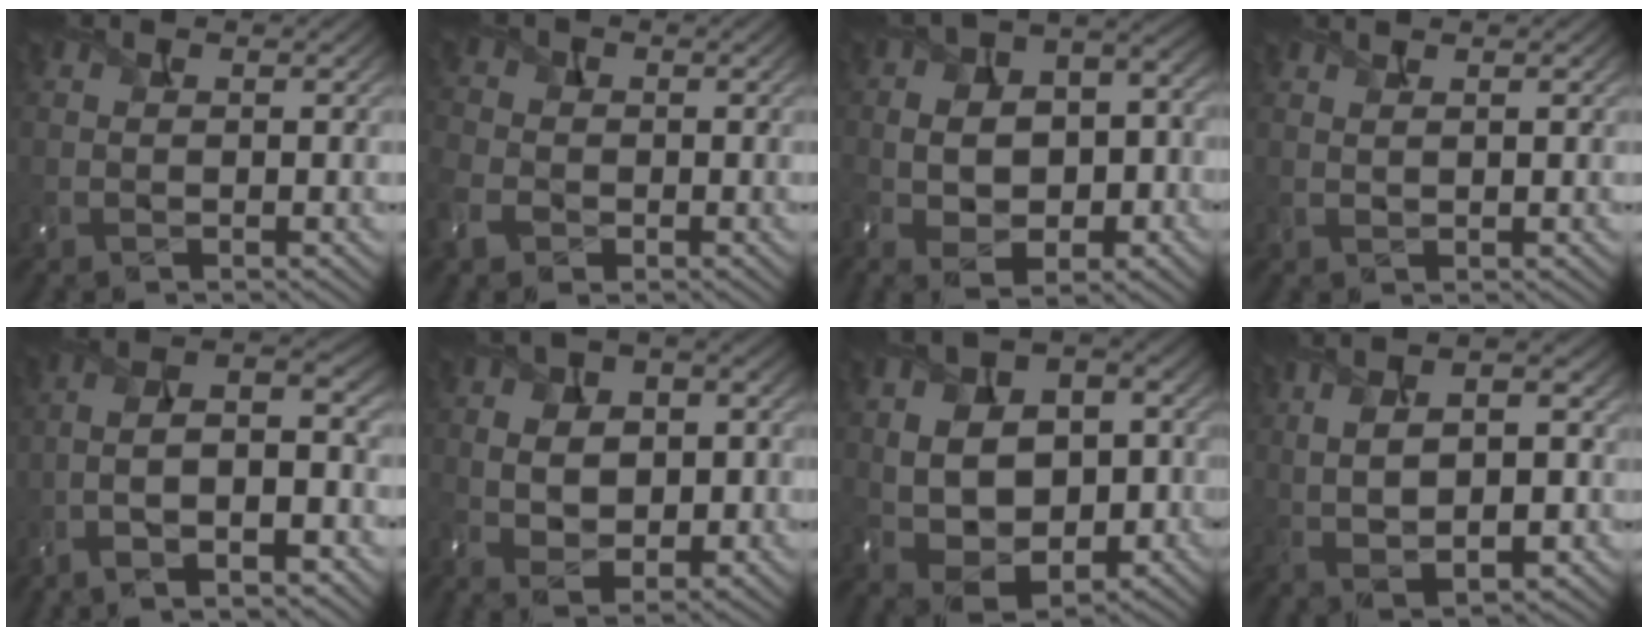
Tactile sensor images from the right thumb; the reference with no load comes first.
{"total": 4.9, "force": [-2.2, 3.8, 2.3], "torque": [-0.078, -0.011, -0.055]}
{"total": 11.6, "force": [-2.3, 7.1, 8.9], "torque": [-0.150, -0.020, -0.015]}
{"total": 1.2, "force": [1.0, 0.0, 0.7], "torque": [-0.017, -0.001, 0.016]}
{"total": 10.7, "force": [-4.5, 3.8, 9.0], "torque": [-0.170, 0.004, -0.076]}
{"total": 8.2, "force": [-0.5, 5.3, 6.2], "torque": [-0.102, -0.002, -0.001]}
{"total": 11.4, "force": [-0.6, 7.7, 8.4], "torque": [-0.157, -0.008, 0.005]}
{"total": 10.3, "force": [1.6, 5.2, 8.7], "torque": [-0.139, 0.011, 0.033]}